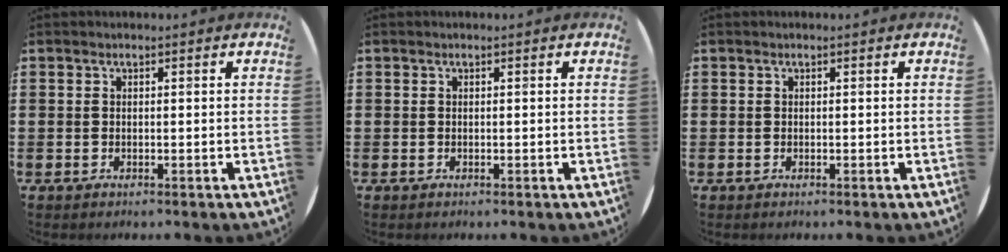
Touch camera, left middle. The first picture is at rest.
{"total": 0.0}
{"total": 0.0}